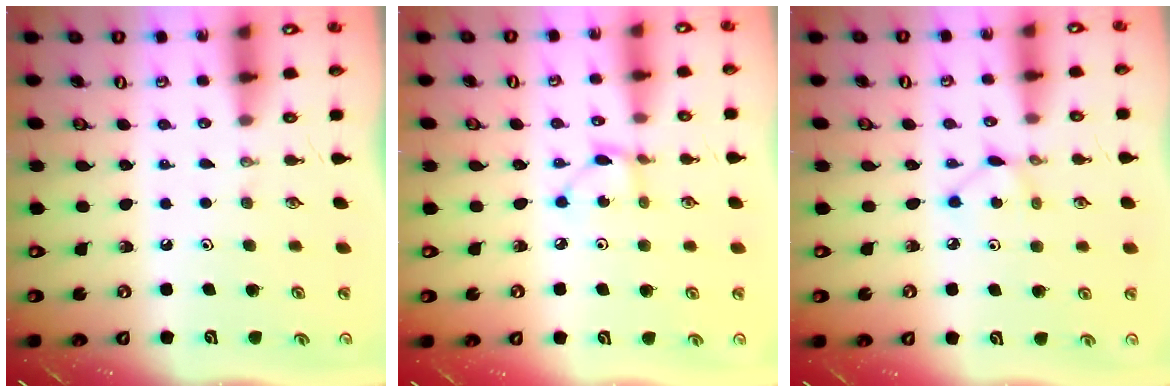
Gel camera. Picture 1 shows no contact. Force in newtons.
{"total": 2.6, "press": 2.6, "slide": 0.2}
{"total": 3.3, "press": 3.3, "slide": 0.1}